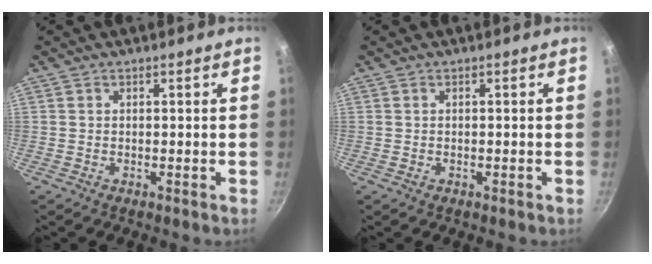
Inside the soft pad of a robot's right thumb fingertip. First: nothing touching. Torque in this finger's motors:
{"motor_torque": [0.28, 0.13, 0.09, 0.23, 0.01]}